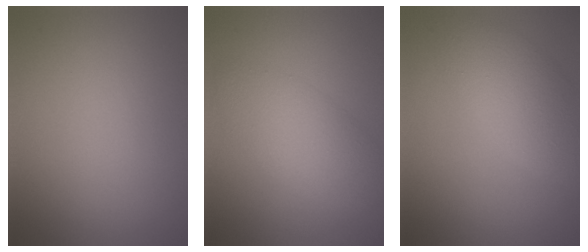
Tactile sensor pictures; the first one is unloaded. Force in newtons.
{"total": 4.5, "press": 4.5, "slide": 0.1}
{"total": 4.8, "press": 4.8, "slide": 0.2}